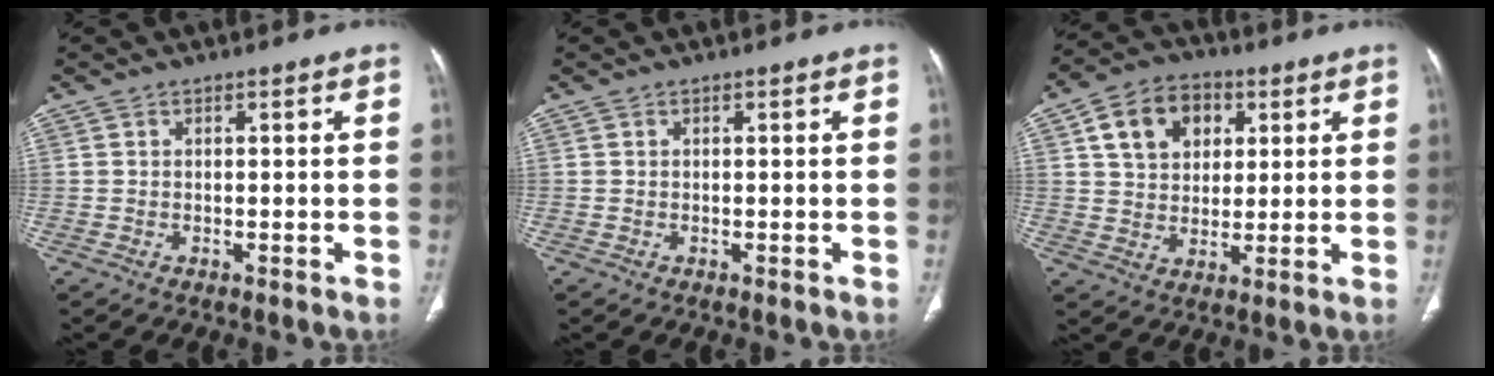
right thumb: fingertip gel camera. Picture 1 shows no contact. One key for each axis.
{"total": 0.0}
{"total": 11.8, "fx": 4.2, "fy": 8.9, "fz": 6.5, "tx": -0.076, "ty": -0.002, "tz": 0.068}